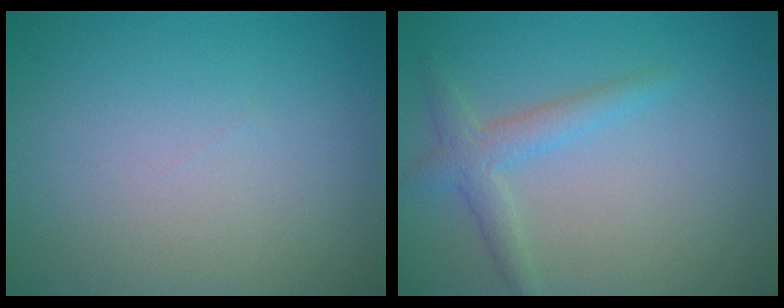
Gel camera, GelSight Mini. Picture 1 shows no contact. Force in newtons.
{"total": 2.4, "press": 2.4, "slide": 0.1}